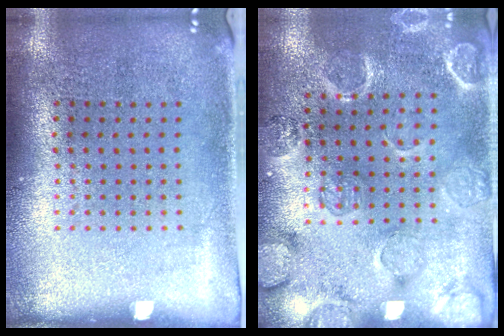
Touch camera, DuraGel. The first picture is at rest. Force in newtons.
{"total": 2.3, "press": 2.2, "slide": 0.6}